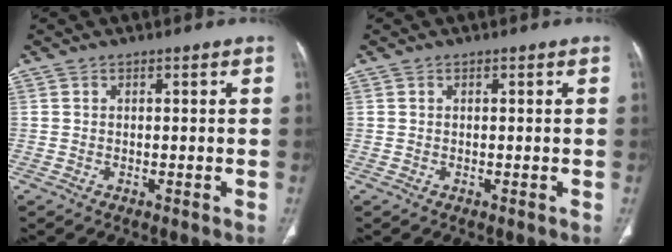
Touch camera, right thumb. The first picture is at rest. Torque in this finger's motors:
{"motor_torque": [0.07, 0.02, 0.02, -0.10, 0.01]}